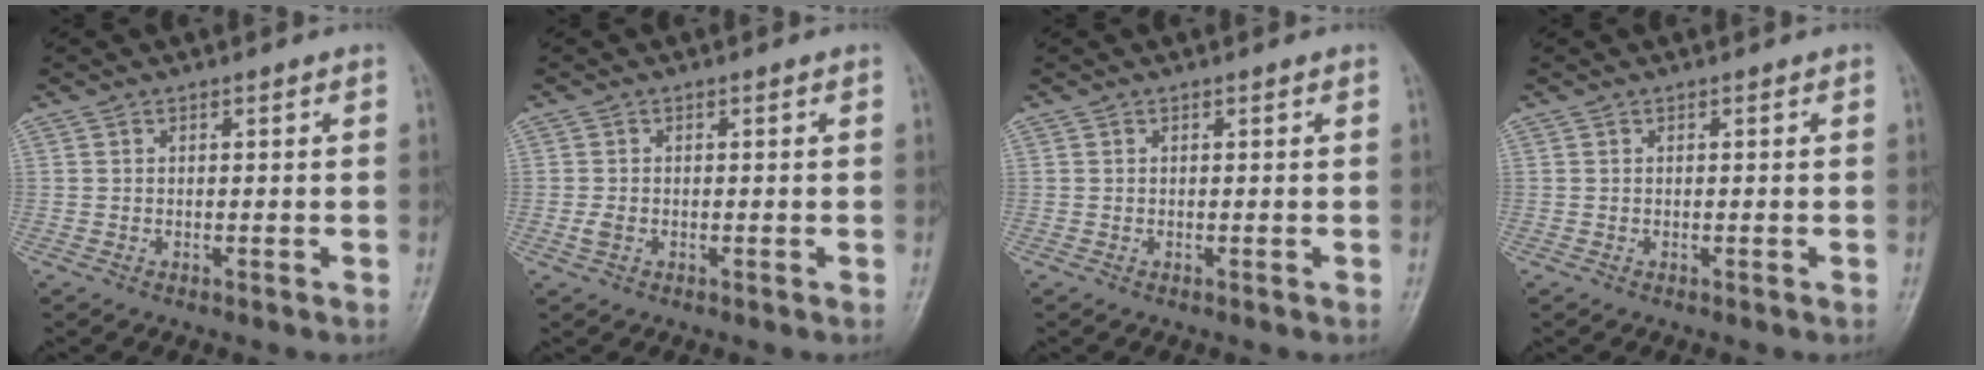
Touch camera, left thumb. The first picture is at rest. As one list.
[{"total": 1.6, "force": [-0.3, 1.1, 1.1], "torque": [-0.025, 0.001, -0.005]}, {"total": 0.0}, {"total": 0.0}]